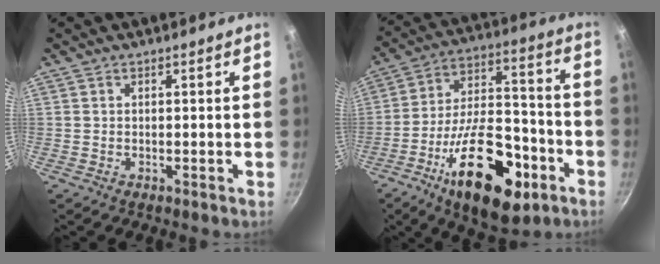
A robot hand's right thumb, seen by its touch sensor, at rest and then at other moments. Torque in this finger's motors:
{"motor_torque": [2.15, 2.85, 2.22, -0.55, 0.28]}